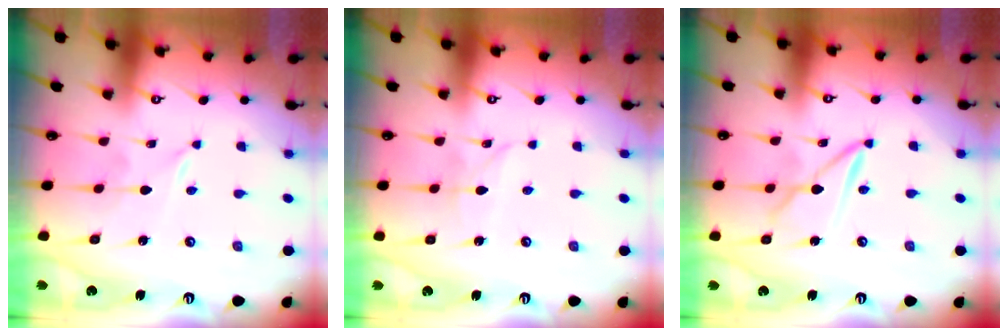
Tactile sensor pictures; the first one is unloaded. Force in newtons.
{"total": 2.8, "press": 2.8, "slide": 0.2}
{"total": 4.6, "press": 4.6, "slide": 0.3}